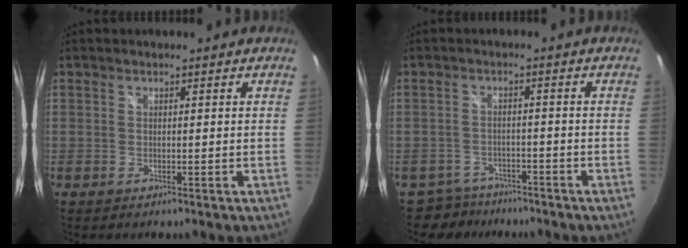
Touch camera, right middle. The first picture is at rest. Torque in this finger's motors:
{"motor_torque": [-0.22, -0.34, -0.13, -0.04]}